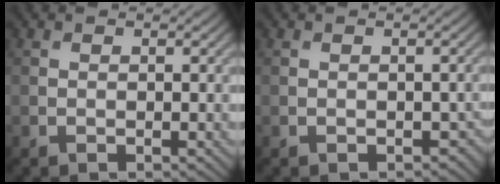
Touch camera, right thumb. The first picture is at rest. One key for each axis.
{"total": 1.4, "fx": -0.5, "fy": 1.0, "fz": 0.8, "tx": -0.015, "ty": -0.013, "tz": -0.003}